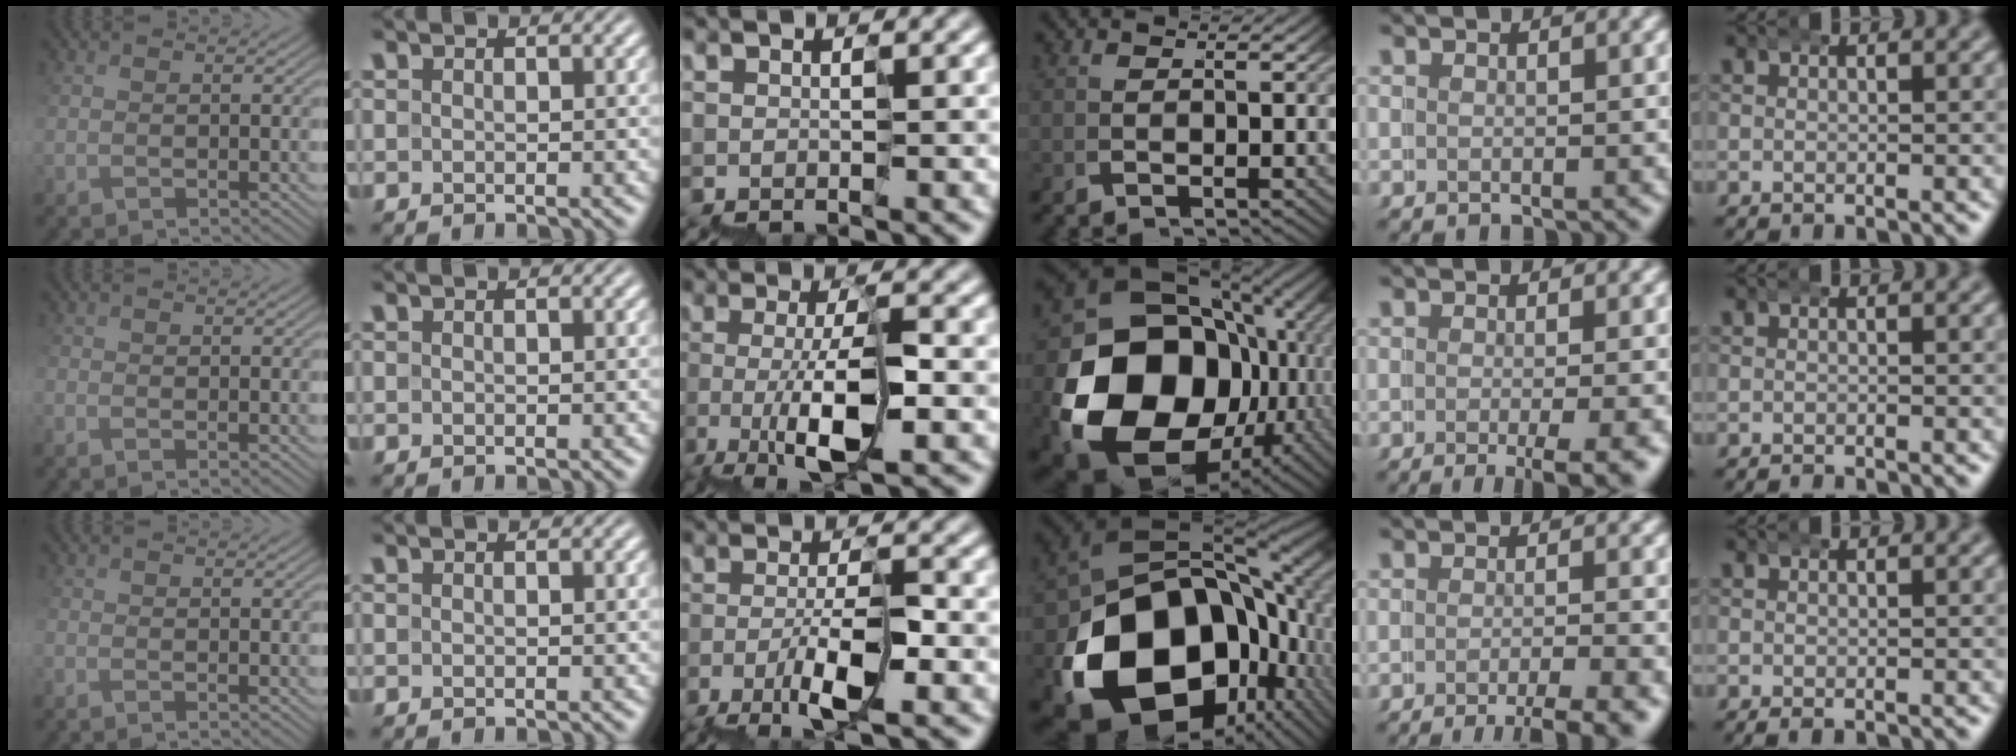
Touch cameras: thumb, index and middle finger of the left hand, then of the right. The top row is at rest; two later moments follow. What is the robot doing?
{"motion": "wrap", "object": "belt"}